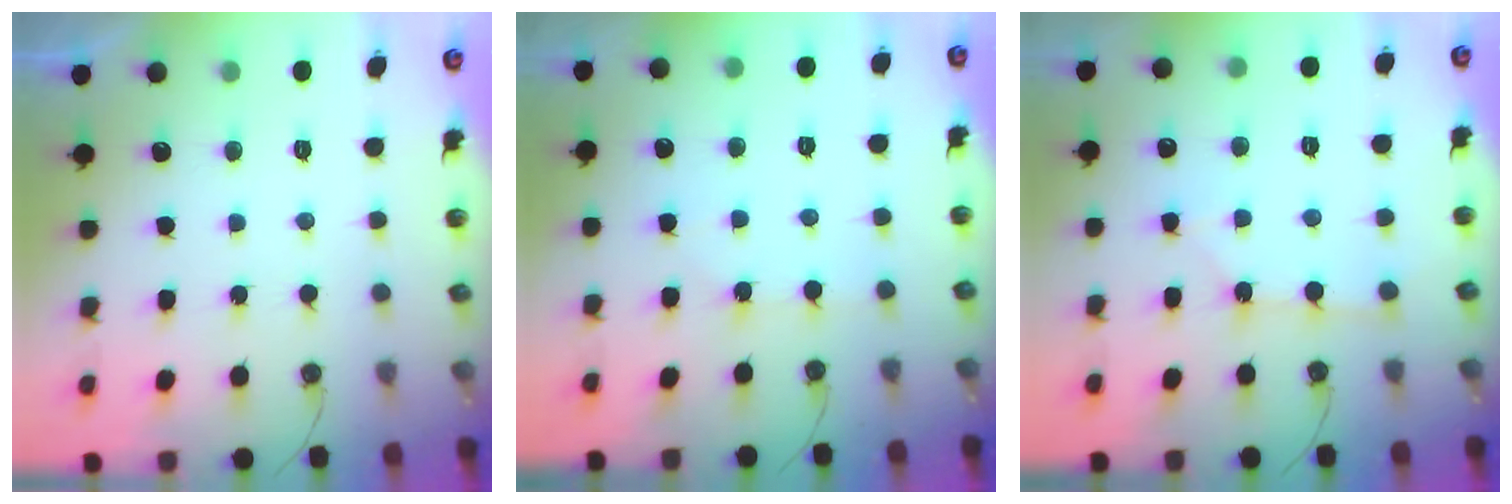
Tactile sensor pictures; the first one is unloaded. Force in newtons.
{"total": 2.8, "press": 2.8, "slide": 0.3}
{"total": 2.6, "press": 2.6, "slide": 0.3}